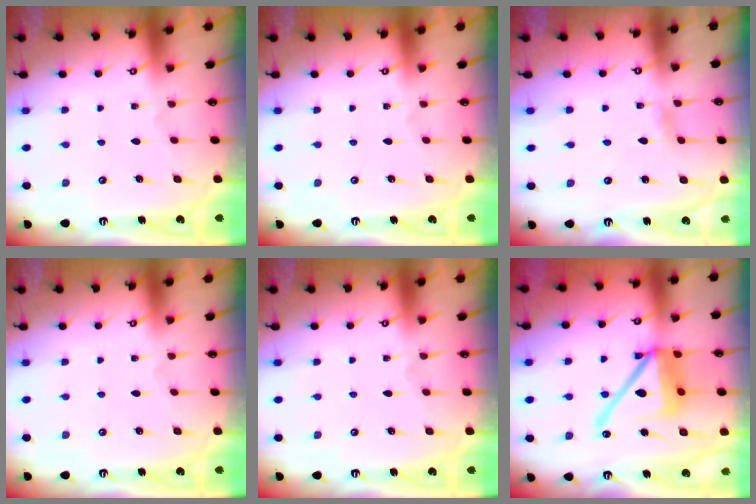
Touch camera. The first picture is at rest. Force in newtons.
{"total": 0.0}
{"total": 3.1, "press": 3.1, "slide": 0.3}
{"total": 0.0}
{"total": 0.0}
{"total": 15.2, "press": 14.9, "slide": 2.7}